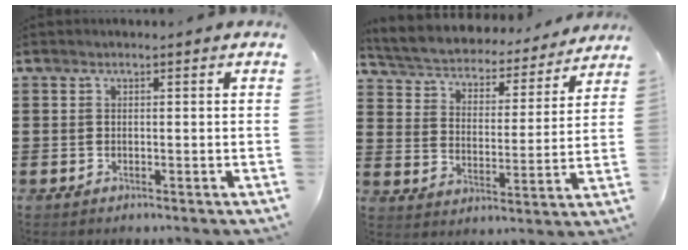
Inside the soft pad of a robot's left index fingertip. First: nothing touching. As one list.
[{"total": 4.0, "force": [3.9, 0.6, 0.5], "torque": [-0.034, -0.036, 0.060]}]